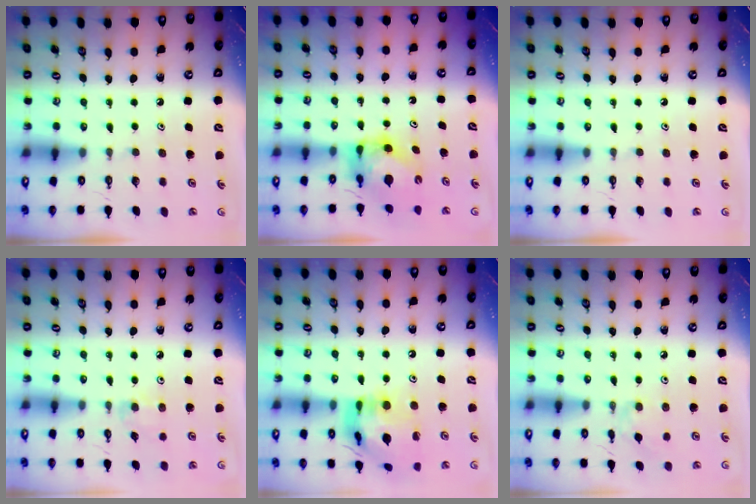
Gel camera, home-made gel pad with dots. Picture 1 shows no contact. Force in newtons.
{"total": 6.1, "press": 6.1, "slide": 0.2}
{"total": 0.0}
{"total": 2.6, "press": 2.6, "slide": 0.4}
{"total": 16.4, "press": 16.4, "slide": 1.3}
{"total": 1.3, "press": 1.3, "slide": 0.4}